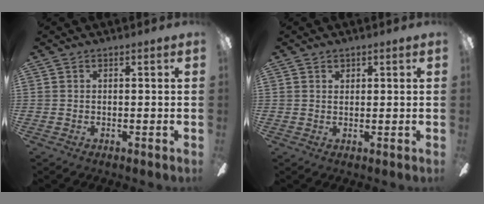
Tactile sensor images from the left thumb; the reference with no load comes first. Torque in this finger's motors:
{"motor_torque": [0.10, -0.22, -0.18, -0.13, -0.05]}